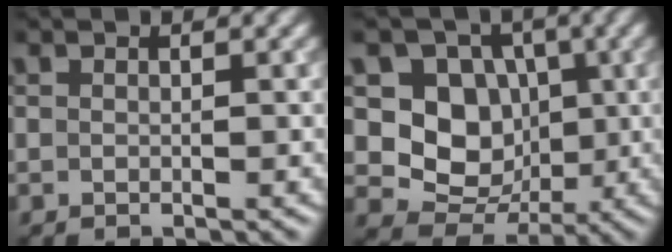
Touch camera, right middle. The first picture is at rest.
{"total": 7.7, "force": [0.7, 6.5, 4.0], "torque": [-0.062, -0.007, -0.007]}